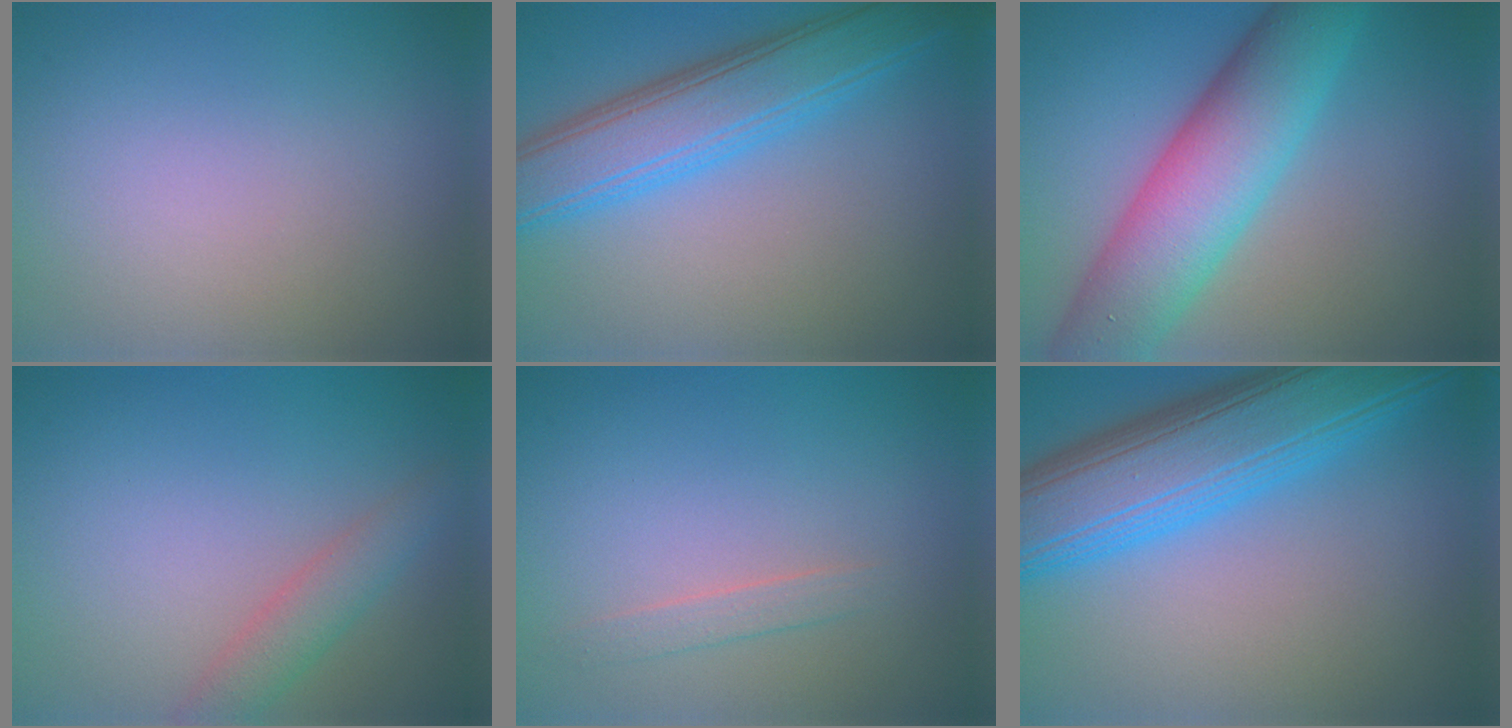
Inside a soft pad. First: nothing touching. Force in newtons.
{"total": 6.7, "press": 6.7, "slide": 0.4}
{"total": 9.4, "press": 9.4, "slide": 0.1}
{"total": 2.4, "press": 2.4, "slide": 0.1}
{"total": 1.2, "press": 1.2, "slide": 0.1}
{"total": 10.4, "press": 10.4, "slide": 0.2}